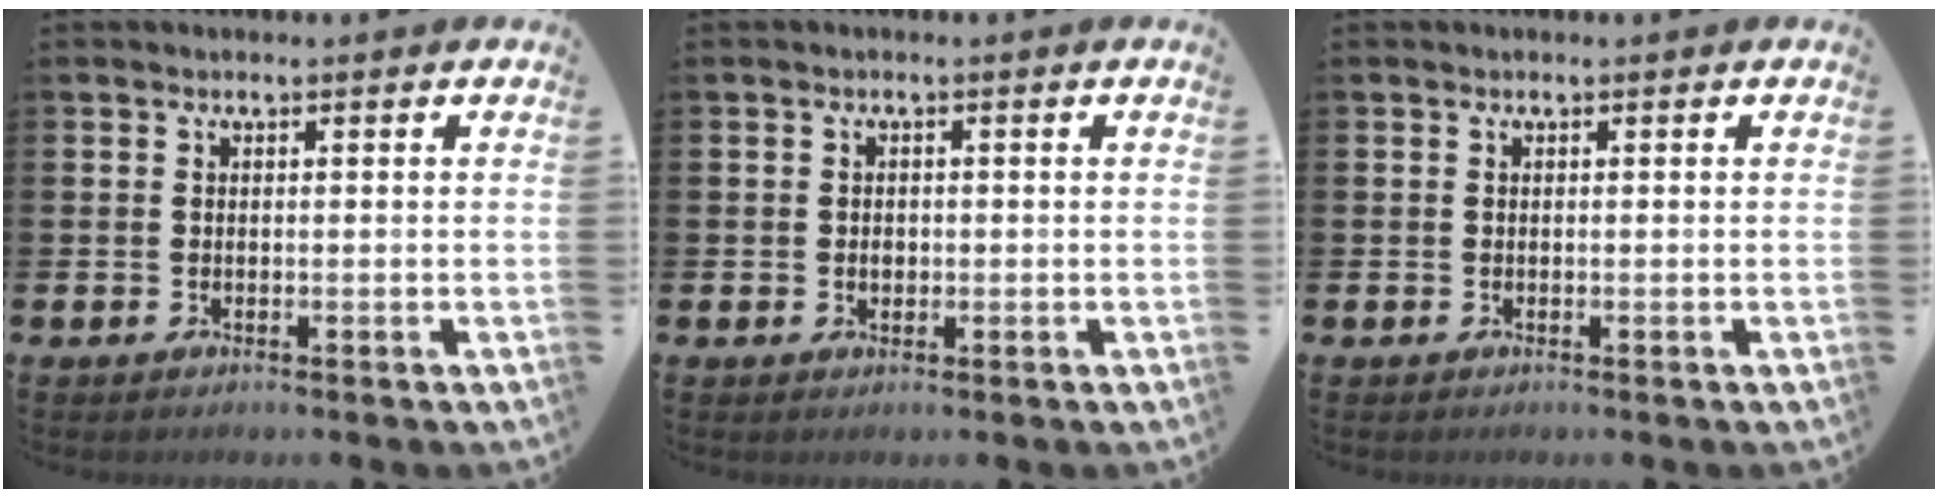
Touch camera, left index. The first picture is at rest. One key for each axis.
{"total": 1.3, "fx": -0.1, "fy": 1.0, "fz": 0.8, "tx": -0.007, "ty": 0.004, "tz": -0.006}
{"total": 0.0}